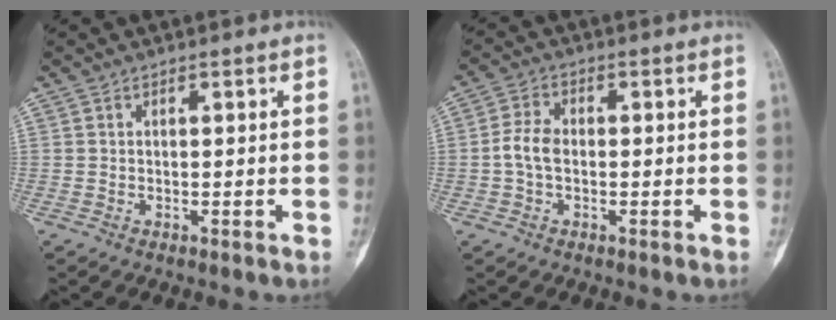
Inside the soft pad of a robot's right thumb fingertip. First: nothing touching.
{"total": 4.7, "force": [-0.6, 3.1, 3.4], "torque": [-0.070, 0.013, -0.019]}